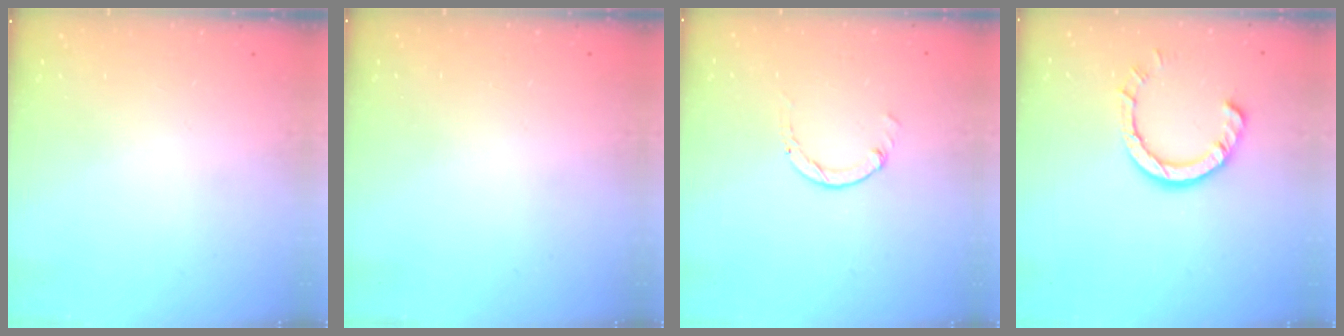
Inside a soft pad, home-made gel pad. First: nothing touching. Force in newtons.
{"total": 2.6, "press": 2.6, "slide": 0.2}
{"total": 0.0}
{"total": 7.5, "press": 7.4, "slide": 0.9}